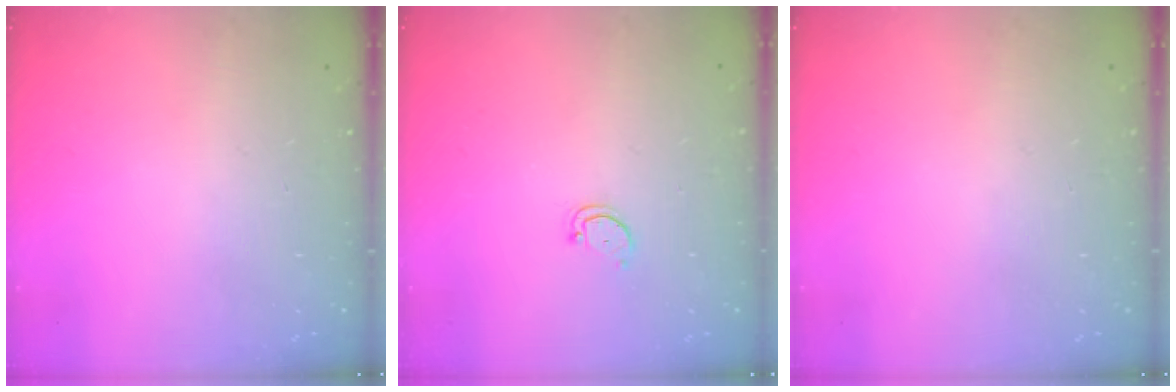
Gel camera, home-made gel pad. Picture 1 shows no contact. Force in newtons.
{"total": 2.3, "press": 2.3, "slide": 0.4}
{"total": 0.0}